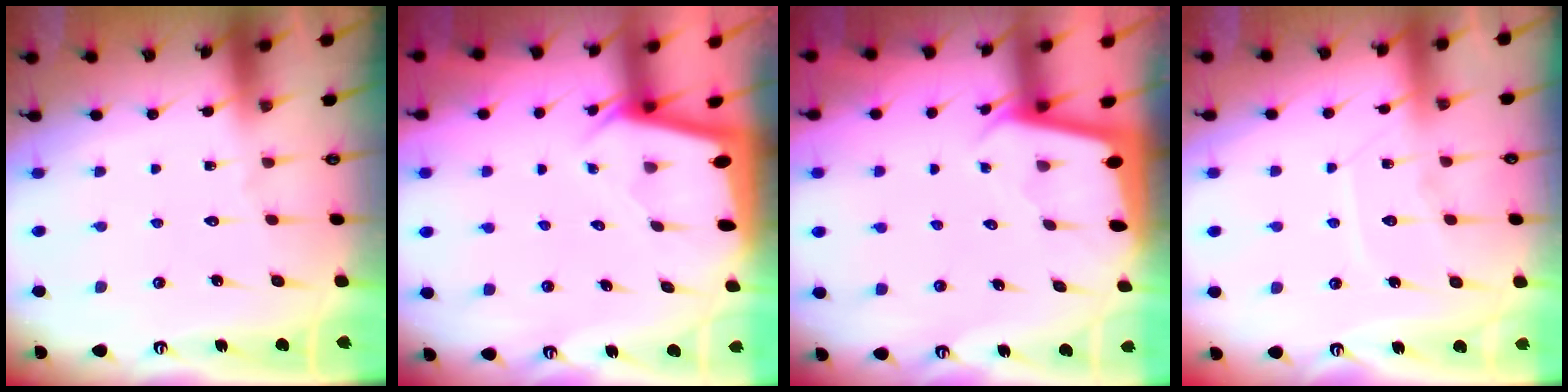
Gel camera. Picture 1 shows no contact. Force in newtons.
{"total": 1.8, "press": 1.8, "slide": 0.1}
{"total": 1.9, "press": 1.9, "slide": 0.1}
{"total": 8.0, "press": 8.0, "slide": 0.7}